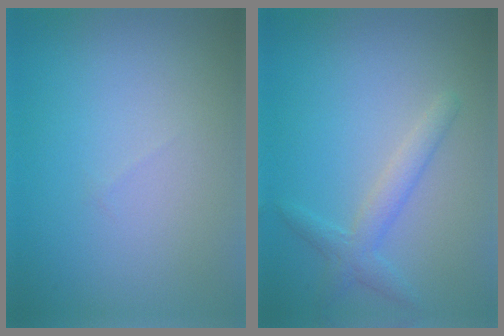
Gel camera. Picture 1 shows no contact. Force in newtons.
{"total": 2.4, "press": 2.4, "slide": 0.0}